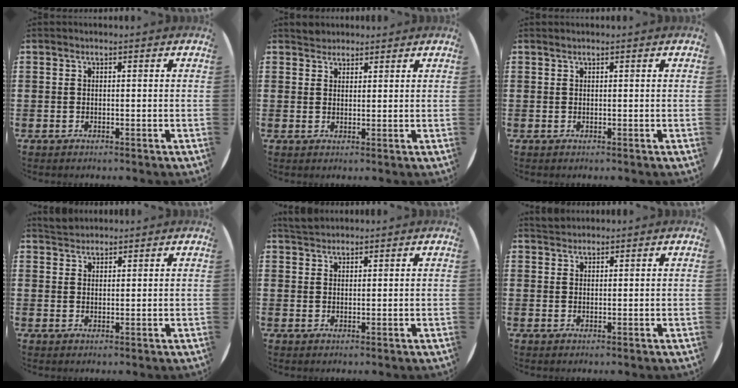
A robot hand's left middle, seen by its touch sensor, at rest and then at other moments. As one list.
[{"total": 1.9, "force": [1.8, 0.7, -0.3], "torque": [0.010, 0.002, 0.034]}, {"total": 0.0}, {"total": 2.3, "force": [2.2, 0.6, 0.0], "torque": [-0.004, 0.003, 0.043]}, {"total": 2.2, "force": [2.1, 0.6, 0.2], "torque": [0.000, 0.002, 0.039]}, {"total": 1.5, "force": [1.4, 0.4, 0.0], "torque": [0.006, 0.001, 0.026]}]